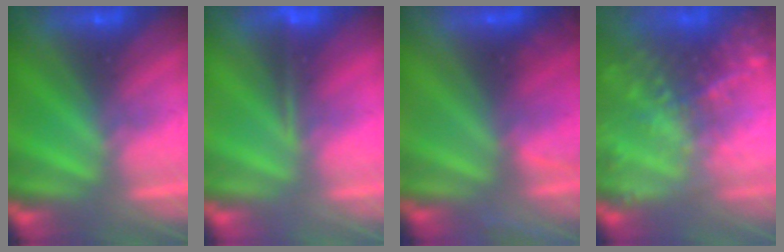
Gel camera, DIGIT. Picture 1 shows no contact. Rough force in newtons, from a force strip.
{"total": 1.2}
{"total": 4.2}
{"total": 7.3}